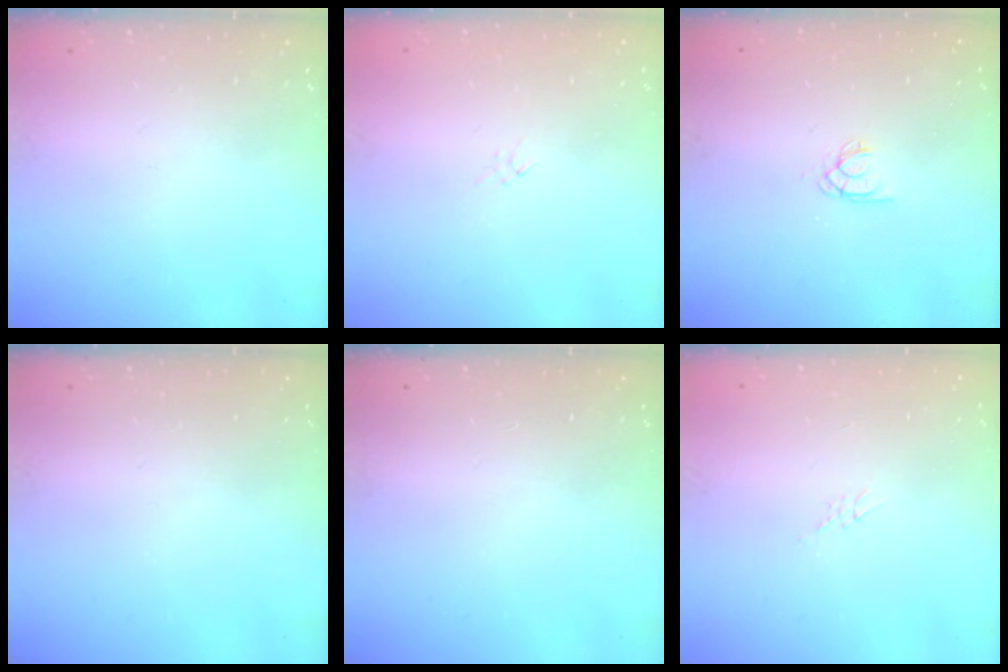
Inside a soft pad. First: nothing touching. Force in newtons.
{"total": 0.0}
{"total": 1.9, "press": 1.9, "slide": 0.2}
{"total": 0.0}
{"total": 0.0}
{"total": 2.6, "press": 2.6, "slide": 0.2}